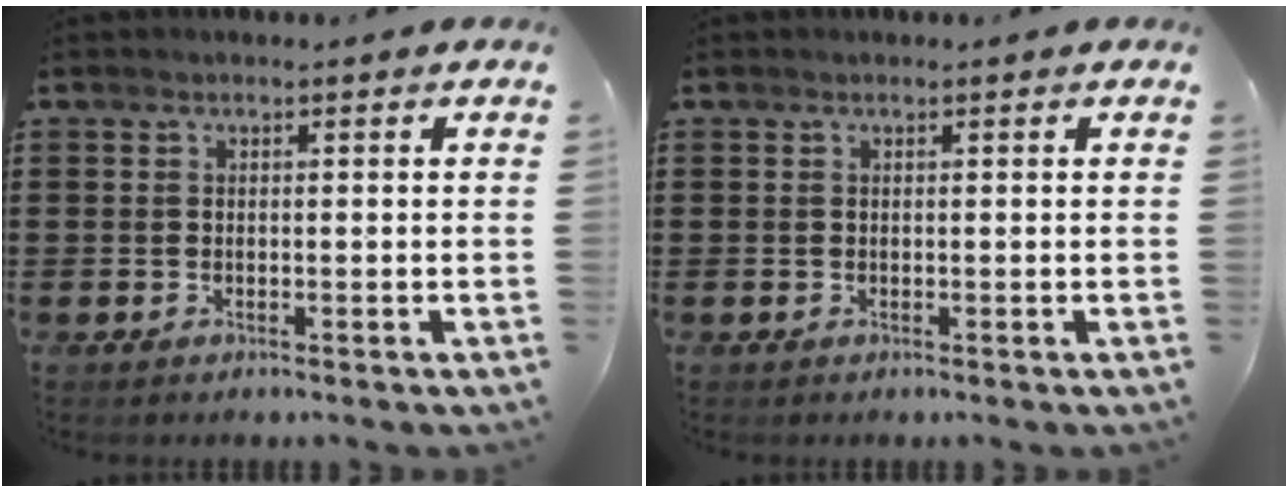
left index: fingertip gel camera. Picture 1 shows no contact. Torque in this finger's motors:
{"motor_torque": [-0.02, 0.00, 0.00, 0.00]}